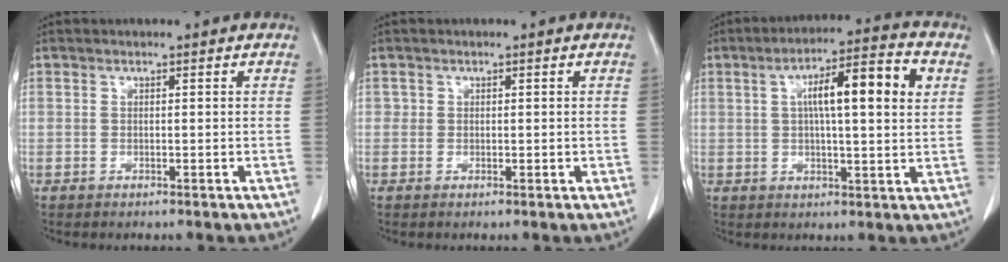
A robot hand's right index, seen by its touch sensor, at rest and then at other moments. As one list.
[{"total": 1.1, "force": [0.3, 1.0, 0.3], "torque": [0.002, 0.001, 0.003]}, {"total": 11.8, "force": [3.1, 1.9, 11.3], "torque": [-0.179, 0.024, 0.043]}]